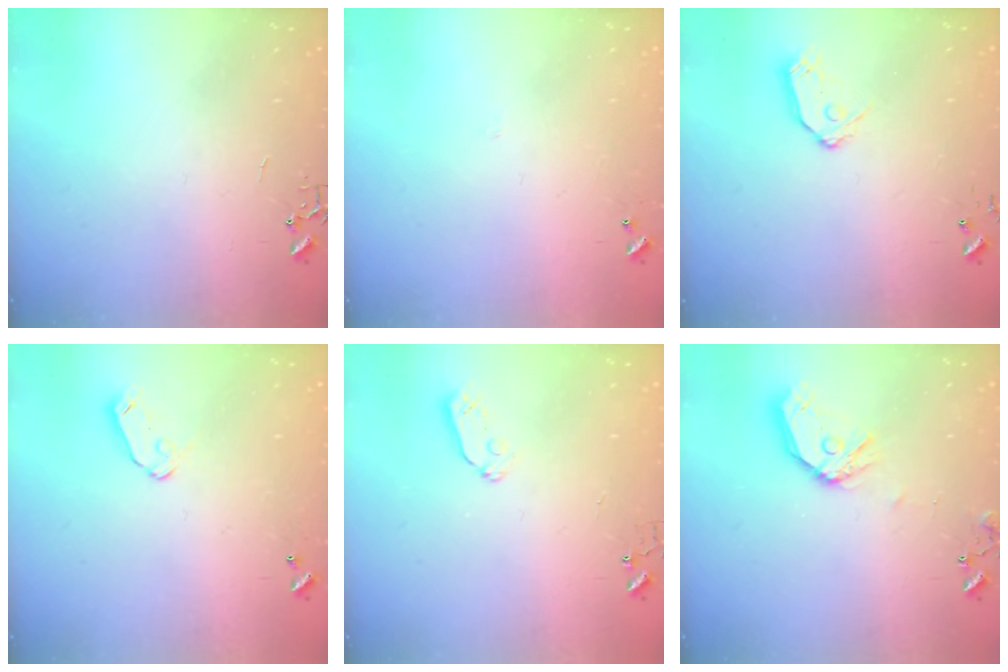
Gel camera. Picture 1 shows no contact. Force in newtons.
{"total": 4.5, "press": 4.4, "slide": 0.4}
{"total": 8.0, "press": 8.0, "slide": 0.5}
{"total": 5.8, "press": 5.8, "slide": 0.5}
{"total": 5.0, "press": 4.9, "slide": 1.1}
{"total": 12.8, "press": 12.7, "slide": 1.8}